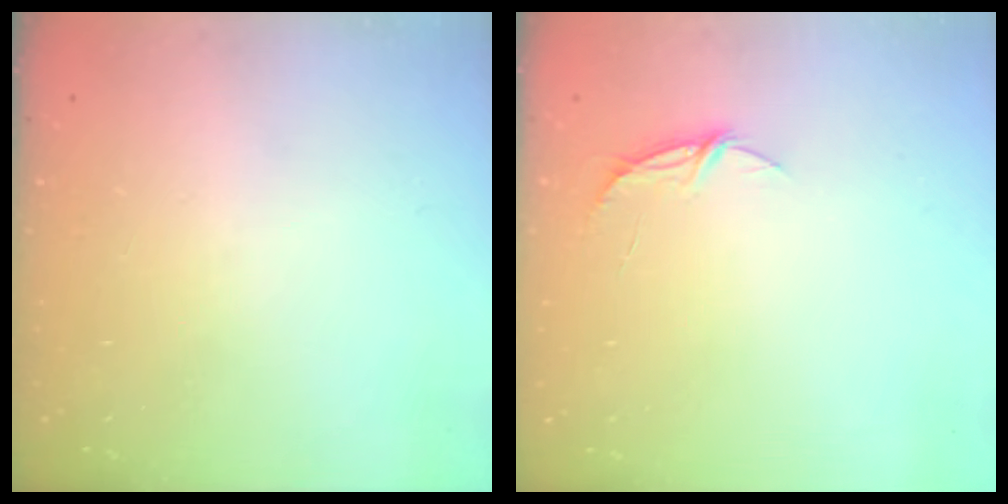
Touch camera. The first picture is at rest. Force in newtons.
{"total": 5.6, "press": 5.6, "slide": 0.4}